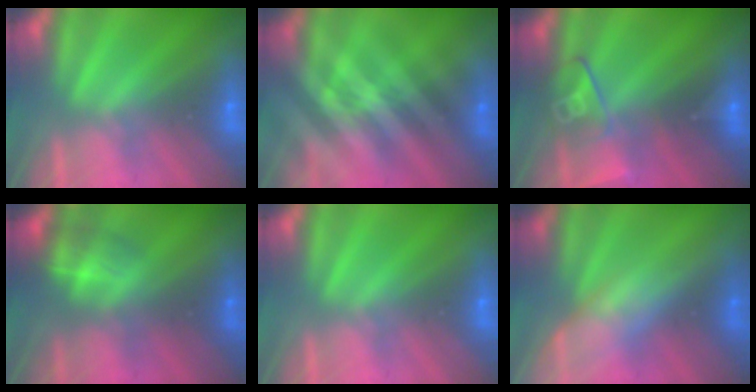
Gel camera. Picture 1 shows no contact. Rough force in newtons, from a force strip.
{"total": 2.4}
{"total": 2.6}
{"total": 2.3}
{"total": 0.0}
{"total": 2.8}